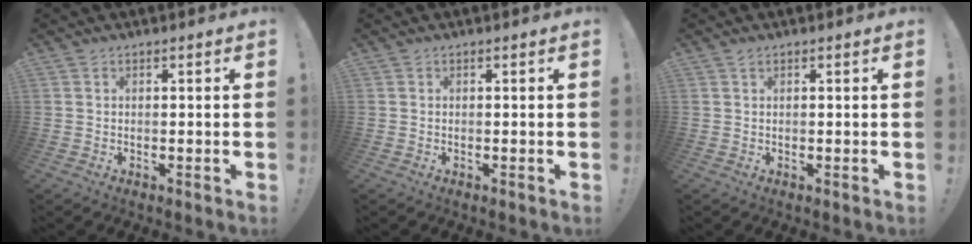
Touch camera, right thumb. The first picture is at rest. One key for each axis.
{"total": 0.0}
{"total": 0.9, "fx": 0.7, "fy": 0.2, "fz": 0.4, "tx": -0.001, "ty": -0.002, "tz": 0.012}